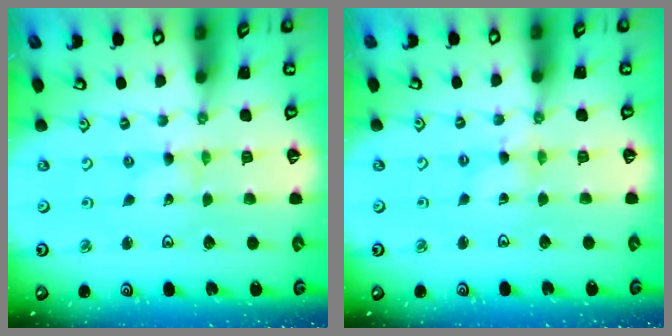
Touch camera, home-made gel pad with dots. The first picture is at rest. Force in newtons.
{"total": 2.0, "press": 1.9, "slide": 0.3}